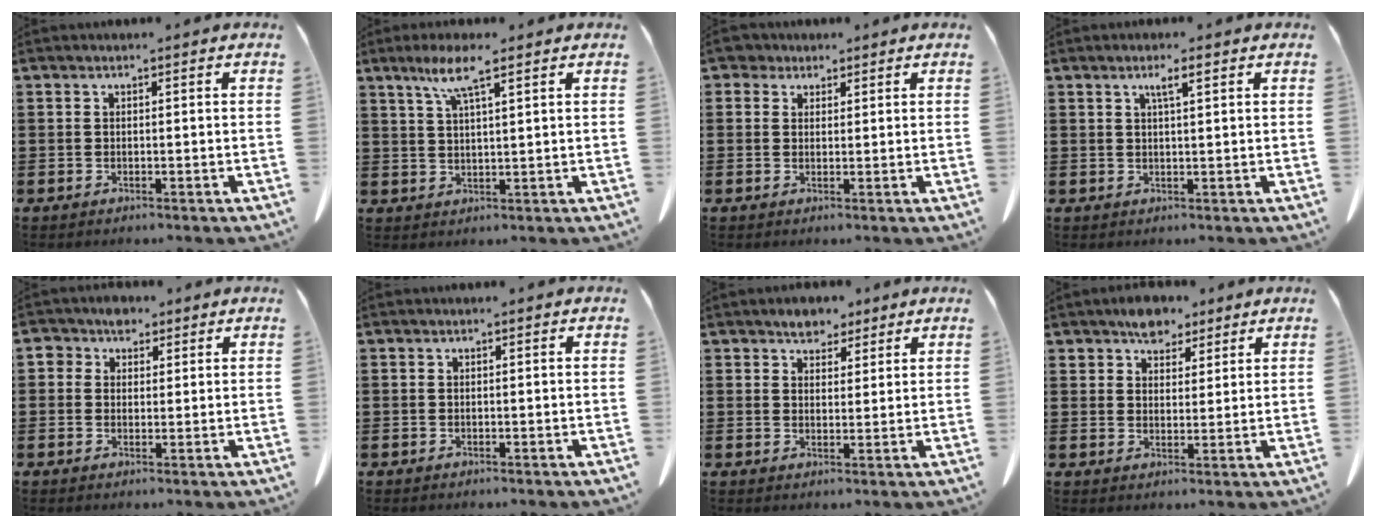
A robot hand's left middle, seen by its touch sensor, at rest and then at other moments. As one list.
[{"total": 5.7, "force": [3.6, 0.4, 4.4], "torque": [-0.095, 0.004, 0.061]}, {"total": 2.8, "force": [2.2, 1.7, 0.7], "torque": [-0.024, 0.010, 0.041]}, {"total": 2.2, "force": [1.1, 0.2, 1.9], "torque": [-0.039, 0.003, 0.017]}, {"total": 3.7, "force": [2.2, 2.8, 1.0], "torque": [-0.025, 0.012, 0.039]}, {"total": 0.0}, {"total": 3.6, "force": [3.1, 1.8, 0.1], "torque": [-0.008, 0.000, 0.057]}, {"total": 5.1, "force": [4.2, 2.7, 1.0], "torque": [-0.026, 0.003, 0.078]}]